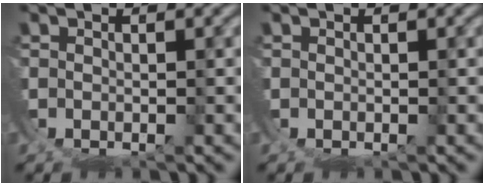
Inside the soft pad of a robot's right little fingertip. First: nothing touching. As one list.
[{"total": 0.0}]